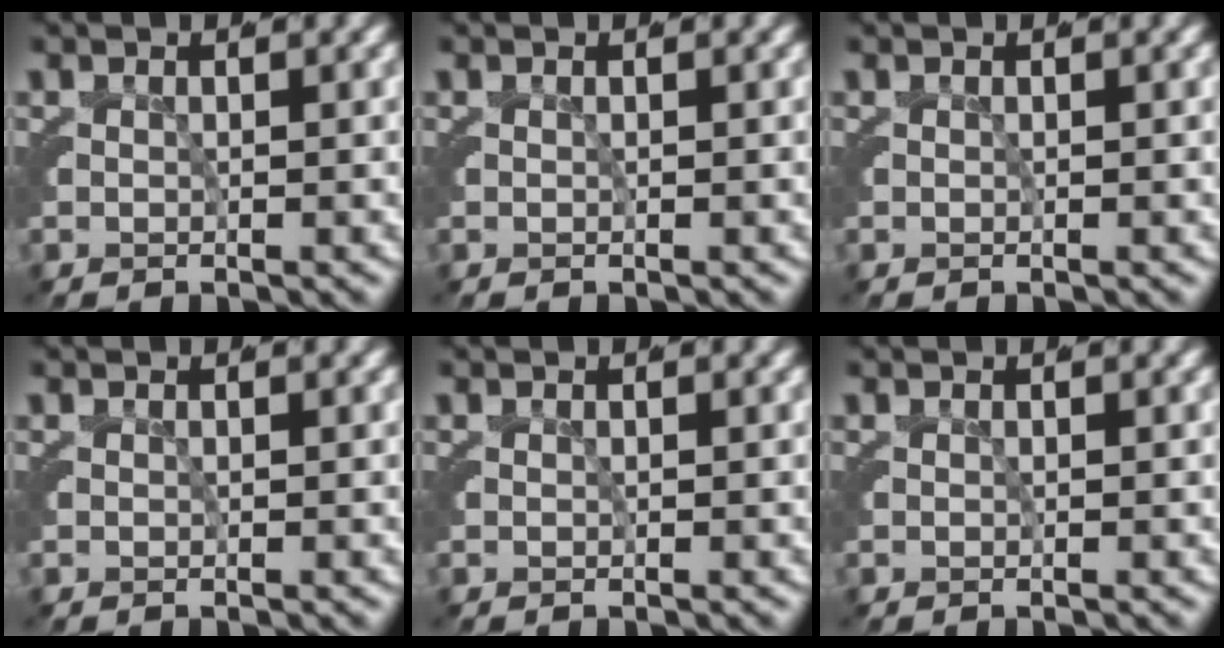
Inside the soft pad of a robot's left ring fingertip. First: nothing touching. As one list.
[{"total": 0.0}, {"total": 0.0}, {"total": 0.0}, {"total": 0.0}, {"total": 0.0}]